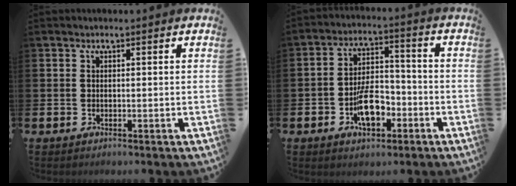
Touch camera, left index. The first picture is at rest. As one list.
[{"total": 7.4, "force": [-3.0, 4.1, 5.4], "torque": [-0.100, 0.012, -0.057]}]